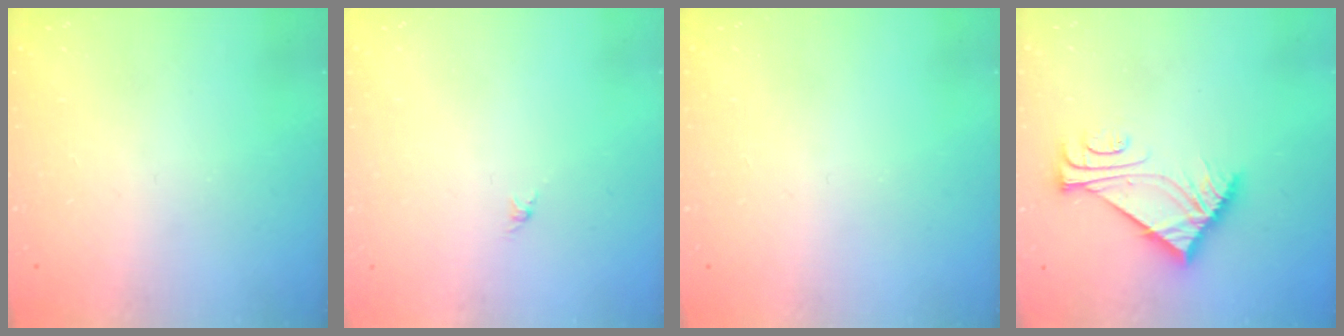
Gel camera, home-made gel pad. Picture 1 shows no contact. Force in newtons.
{"total": 0.0}
{"total": 0.0}
{"total": 7.4, "press": 7.4, "slide": 0.8}